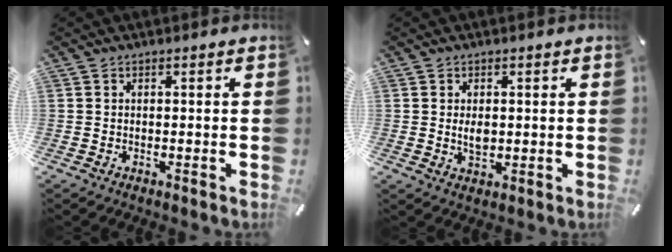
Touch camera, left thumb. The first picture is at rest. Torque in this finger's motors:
{"motor_torque": [0.47, 0.98, 0.01, 0.03, 0.14]}